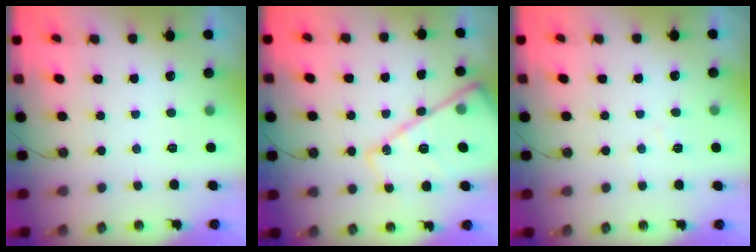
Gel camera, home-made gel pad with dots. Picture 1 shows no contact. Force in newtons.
{"total": 17.4, "press": 17.3, "slide": 1.7}
{"total": 4.9, "press": 4.9, "slide": 0.6}